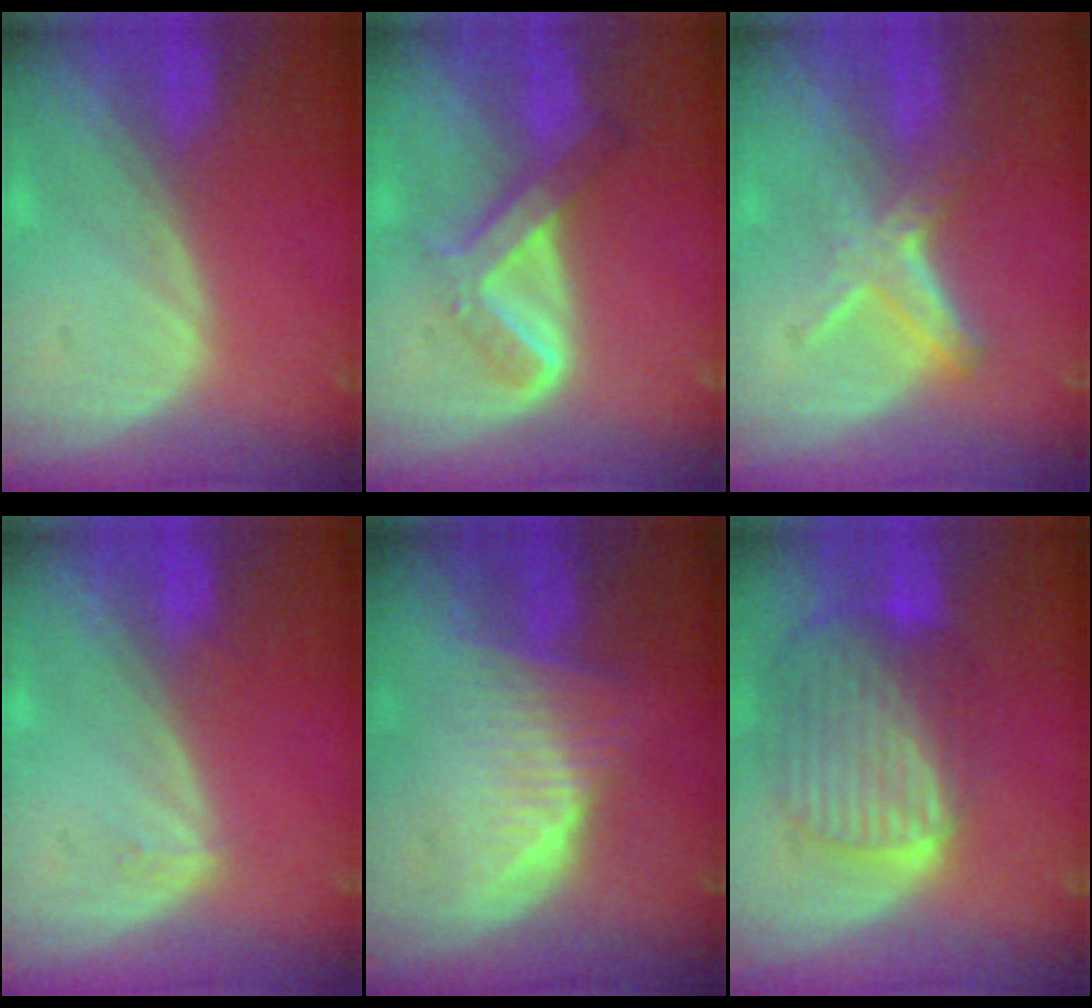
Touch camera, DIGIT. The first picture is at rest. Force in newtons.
{"total": 6.5, "press": 5.5, "slide": 3.3}
{"total": 4.9, "press": 4.8, "slide": 0.9}
{"total": 0.9, "press": 0.8, "slide": 0.2}
{"total": 6.7, "press": 6.2, "slide": 2.5}
{"total": 10.3, "press": 8.7, "slide": 5.6}